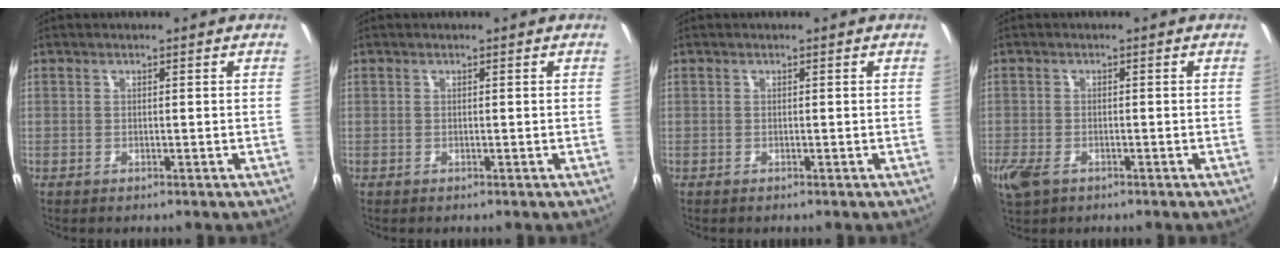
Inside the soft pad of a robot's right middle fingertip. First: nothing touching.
{"total": 0.0}
{"total": 0.0}
{"total": 5.1, "force": [-2.8, 2.9, 3.1], "torque": [-0.076, -0.015, -0.053]}